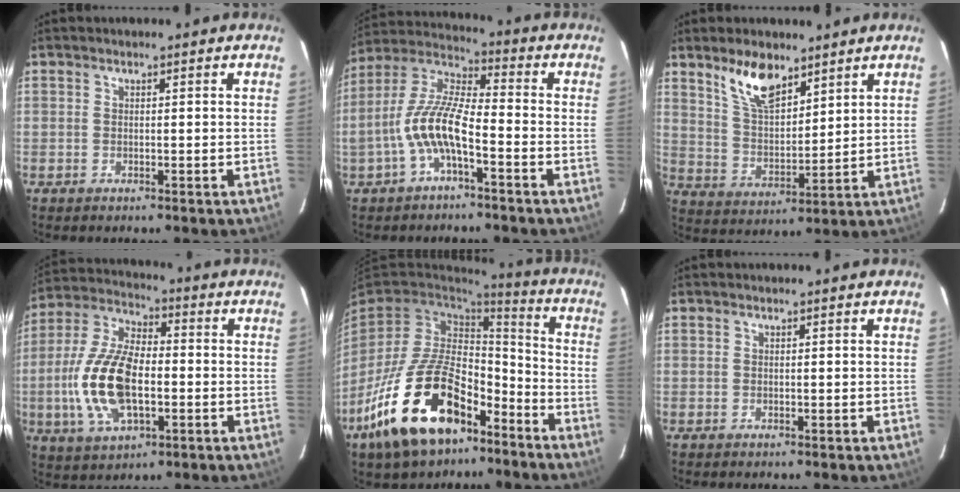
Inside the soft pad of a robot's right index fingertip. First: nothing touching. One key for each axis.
{"total": 10.8, "fx": -4.0, "fy": 3.3, "fz": 9.5, "tx": -0.208, "ty": 0.010, "tz": -0.077}
{"total": 9.8, "fx": 6.8, "fy": 4.1, "fz": 5.7, "tx": -0.103, "ty": 0.006, "tz": 0.136}
{"total": 16.4, "fx": -2.9, "fy": 8.1, "fz": 13.9, "tx": -0.299, "ty": 0.003, "tz": -0.052}
{"total": 23.3, "fx": -12.7, "fy": 12.3, "fz": 15.1, "tx": -0.304, "ty": -0.001, "tz": -0.205}
{"total": 0.0}